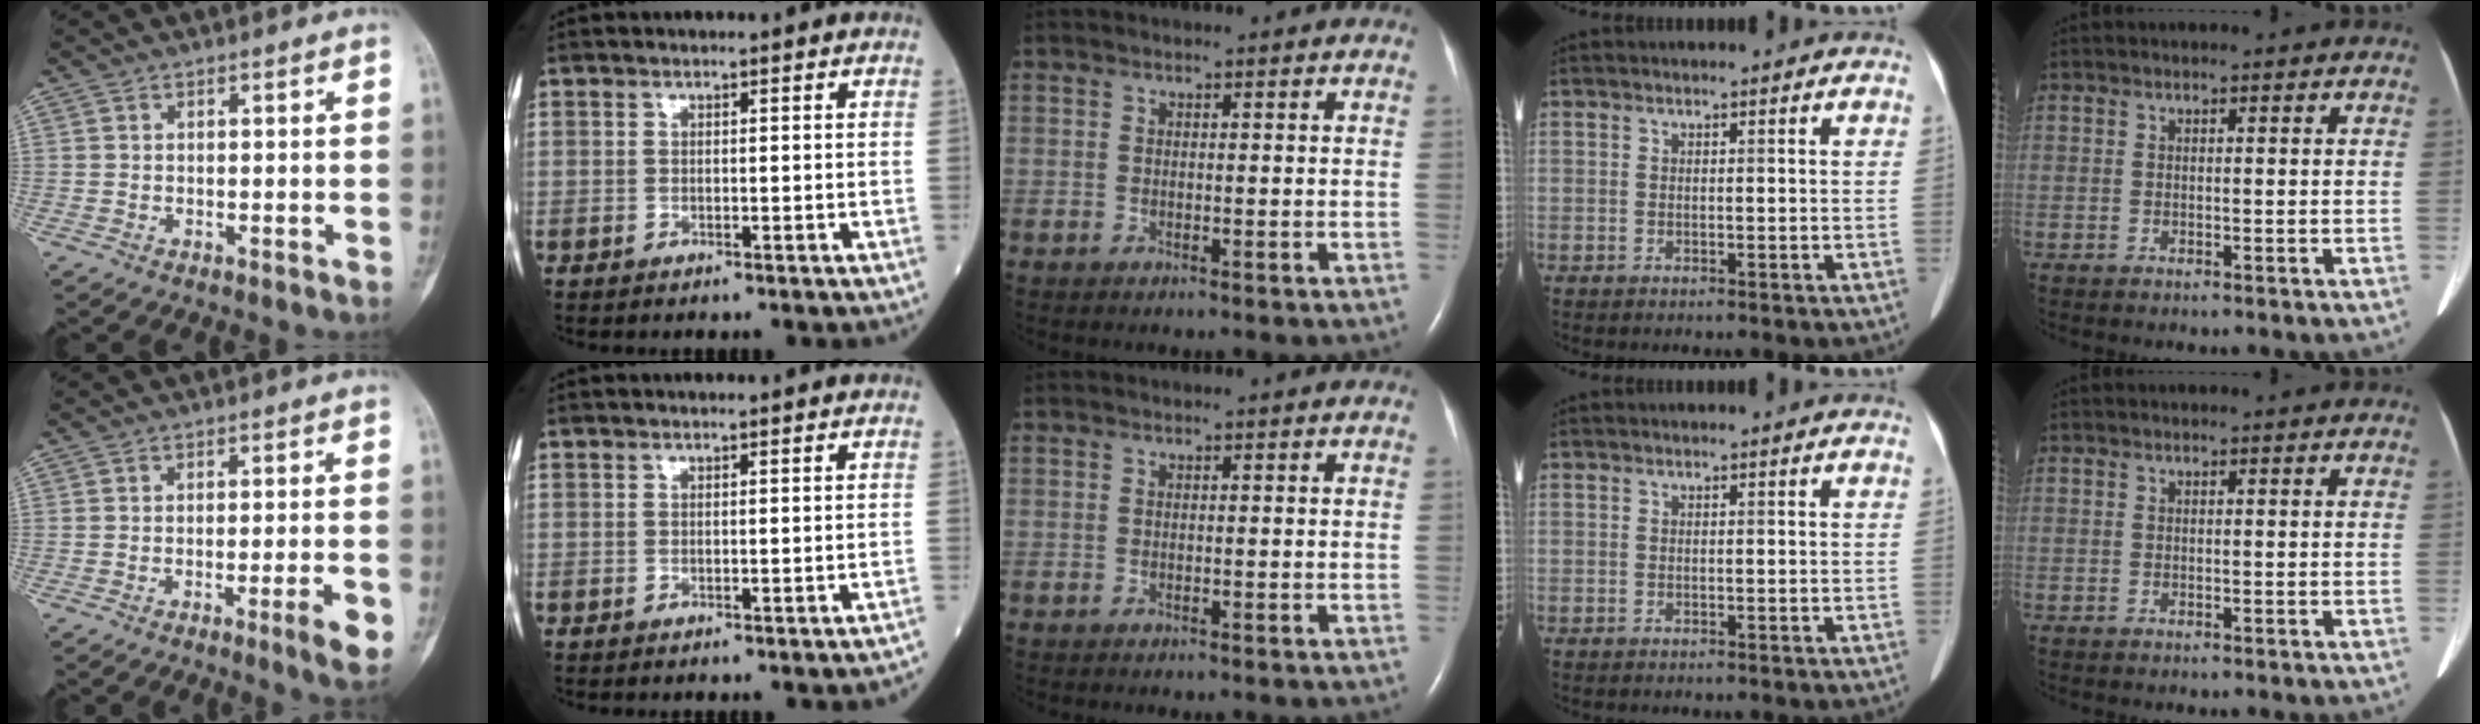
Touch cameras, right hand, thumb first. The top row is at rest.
{"thumb": {"total": 5.6, "force": [-2.2, 0.4, 5.1], "torque": [-0.073, -0.001, -0.030]}, "index": {"total": 0.8, "force": [-0.6, 0.0, 0.5], "torque": [-0.006, 0.001, -0.004]}}